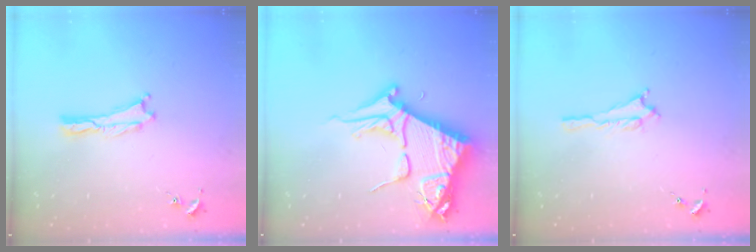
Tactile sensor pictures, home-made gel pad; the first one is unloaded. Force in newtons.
{"total": 10.7, "press": 10.7, "slide": 1.2}
{"total": 1.4, "press": 1.4, "slide": 0.2}